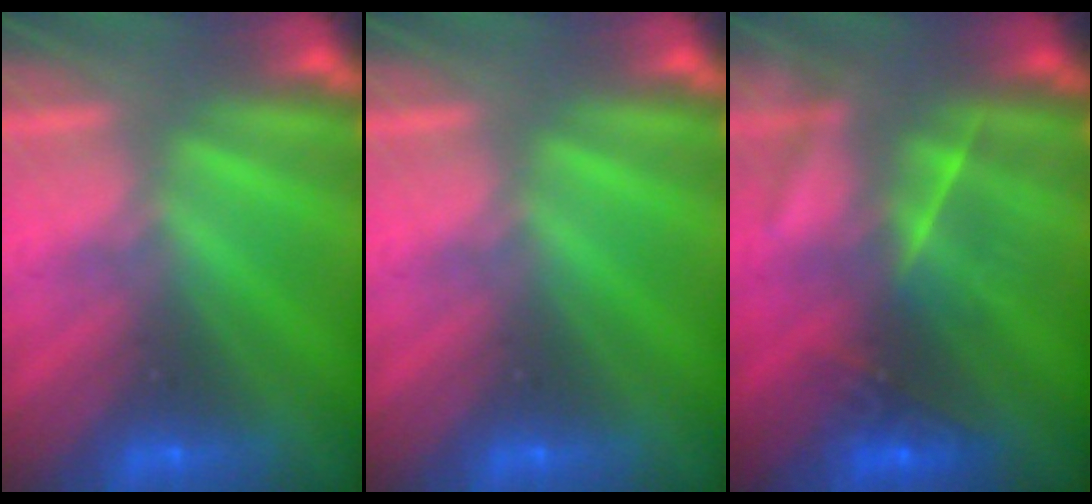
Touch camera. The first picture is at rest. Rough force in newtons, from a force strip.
{"total": 0.0}
{"total": 2.8}